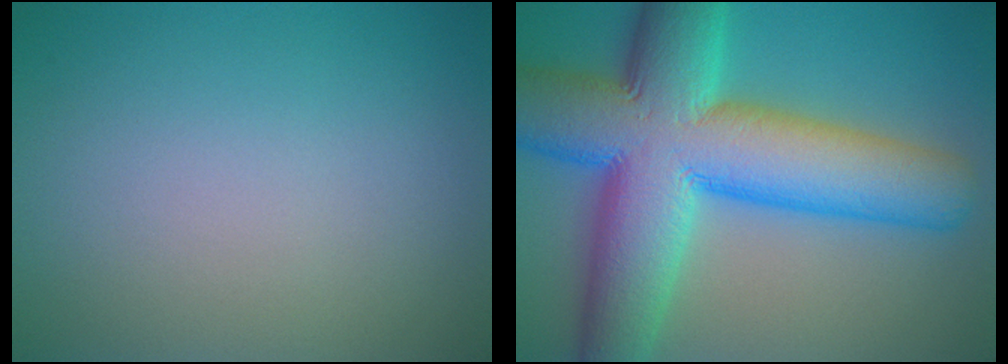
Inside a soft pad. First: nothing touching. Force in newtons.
{"total": 15.6, "press": 15.6, "slide": 0.5}